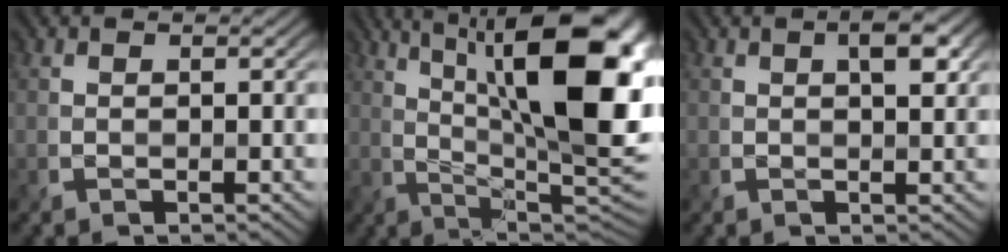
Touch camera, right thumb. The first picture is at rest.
{"total": 18.8, "force": [6.0, 6.4, 16.6], "torque": [-0.217, 0.033, 0.083]}
{"total": 3.1, "force": [1.1, 1.2, 2.6], "torque": [-0.047, 0.002, 0.016]}